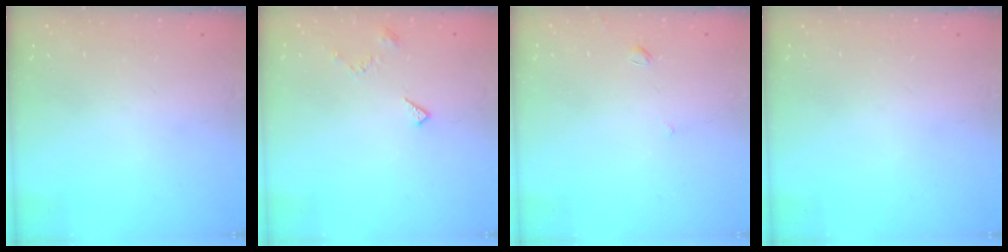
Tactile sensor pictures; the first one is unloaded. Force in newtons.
{"total": 3.4, "press": 3.4, "slide": 0.4}
{"total": 1.7, "press": 1.6, "slide": 0.5}
{"total": 0.0}